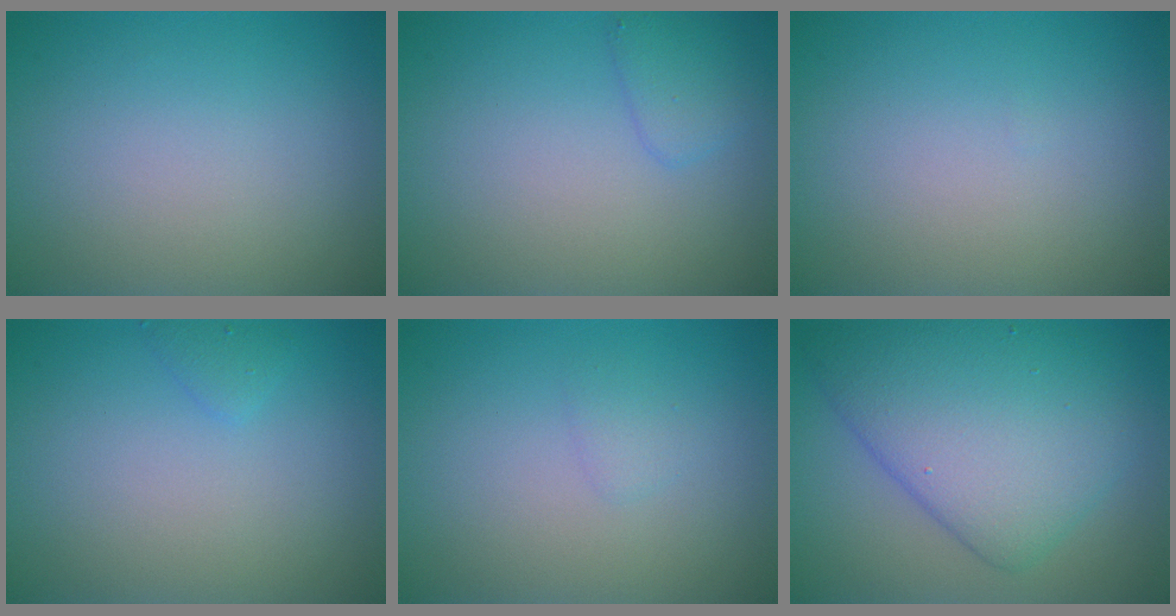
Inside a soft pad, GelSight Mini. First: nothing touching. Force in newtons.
{"total": 1.6, "press": 1.6, "slide": 0.1}
{"total": 0.0}
{"total": 0.9, "press": 0.9, "slide": 0.0}
{"total": 0.8, "press": 0.8, "slide": 0.1}
{"total": 8.5, "press": 8.5, "slide": 0.4}